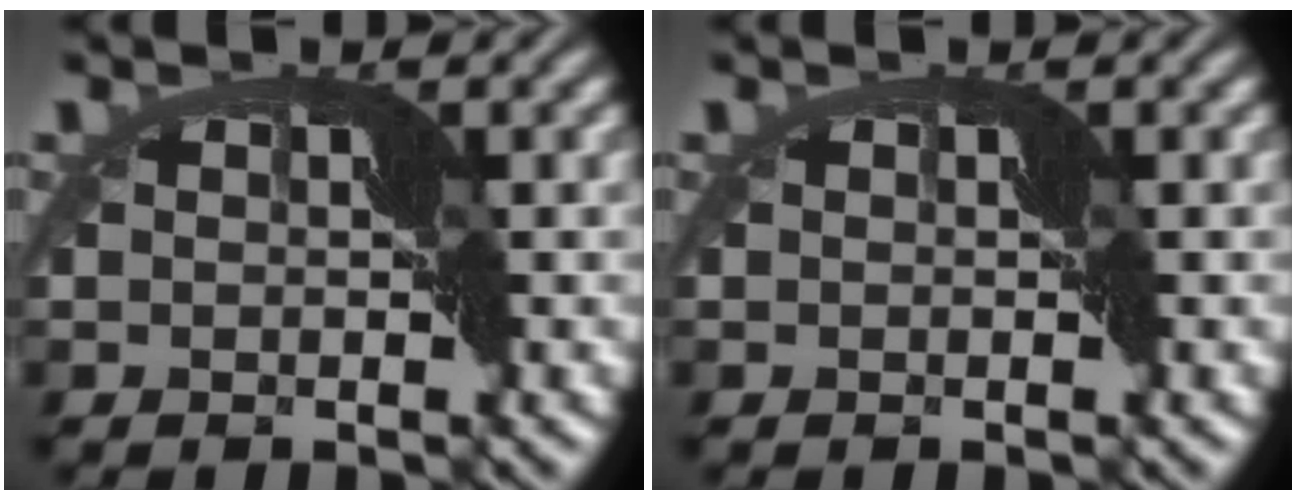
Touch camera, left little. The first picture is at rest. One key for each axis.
{"total": 0.0}